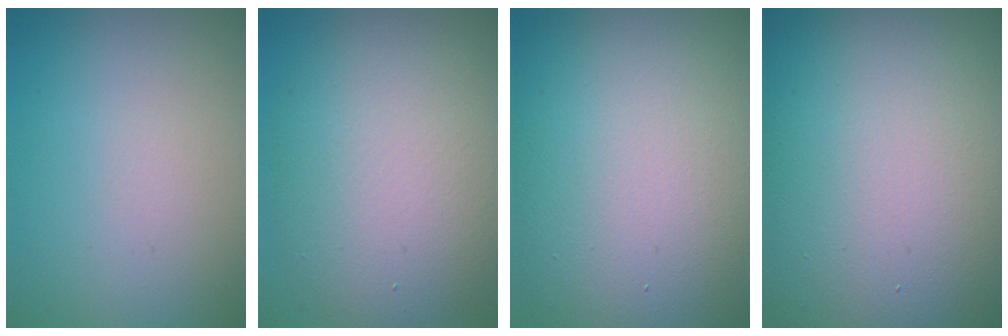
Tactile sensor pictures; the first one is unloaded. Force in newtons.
{"total": 8.9, "press": 8.9, "slide": 0.6}
{"total": 17.1, "press": 17.1, "slide": 1.1}
{"total": 23.9, "press": 23.8, "slide": 1.2}